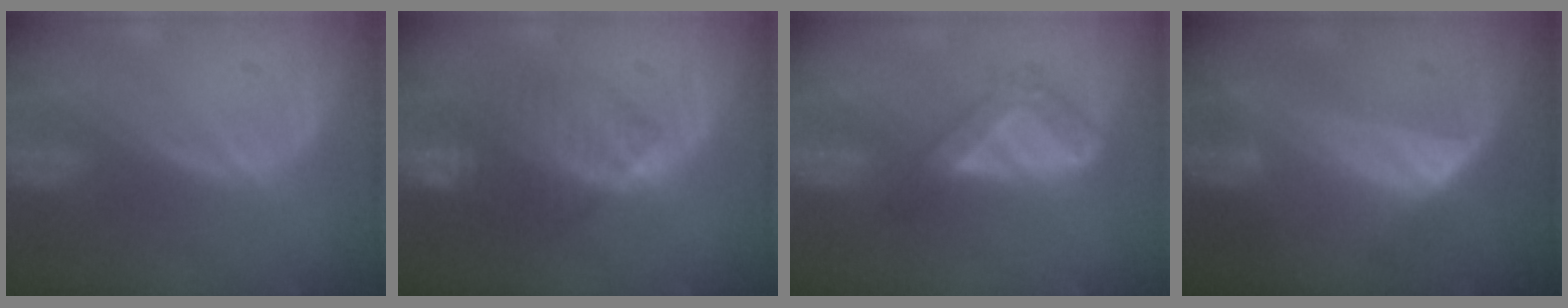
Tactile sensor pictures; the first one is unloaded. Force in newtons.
{"total": 8.2, "press": 7.2, "slide": 3.9}
{"total": 5.4, "press": 4.7, "slide": 2.7}
{"total": 6.9, "press": 6.1, "slide": 3.2}